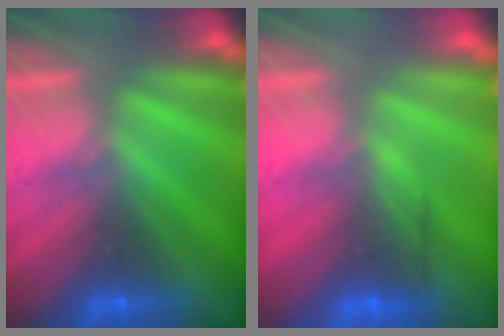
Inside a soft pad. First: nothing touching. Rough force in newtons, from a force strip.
{"total": 3.0}